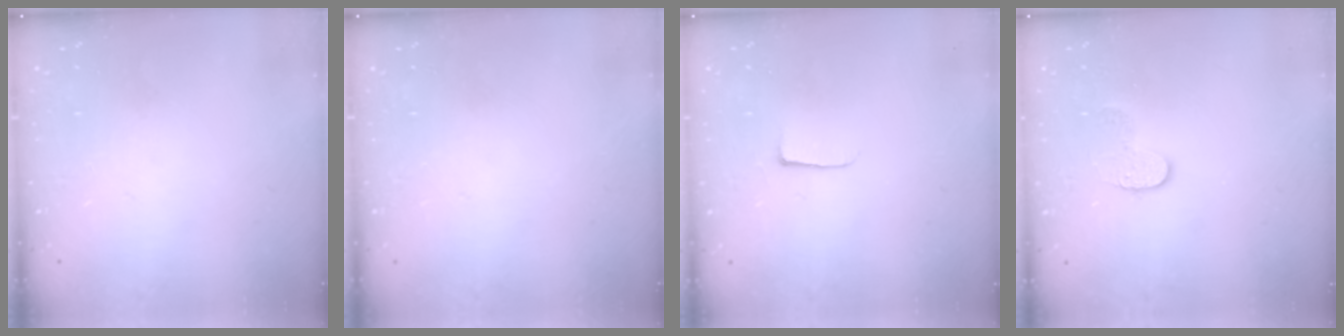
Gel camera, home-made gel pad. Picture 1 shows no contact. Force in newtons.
{"total": 0.0}
{"total": 3.7, "press": 3.7, "slide": 0.5}
{"total": 6.8, "press": 6.8, "slide": 0.2}